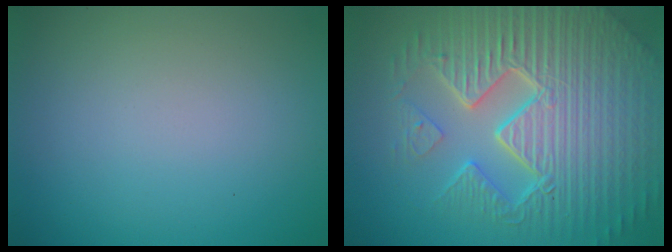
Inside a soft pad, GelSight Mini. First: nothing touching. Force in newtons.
{"total": 11.3, "press": 7.2, "slide": 8.6}